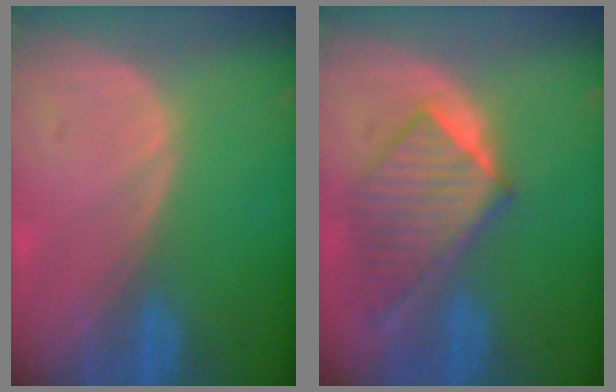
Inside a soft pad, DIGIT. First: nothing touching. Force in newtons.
{"total": 7.2, "press": 7.2, "slide": 0.5}